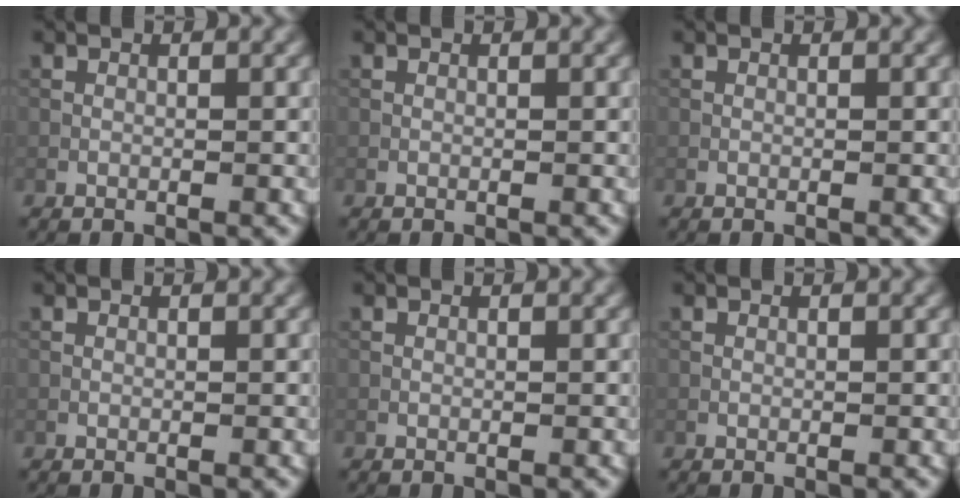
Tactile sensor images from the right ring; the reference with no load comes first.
{"total": 0.0}
{"total": 0.0}
{"total": 0.0}
{"total": 0.0}
{"total": 0.0}